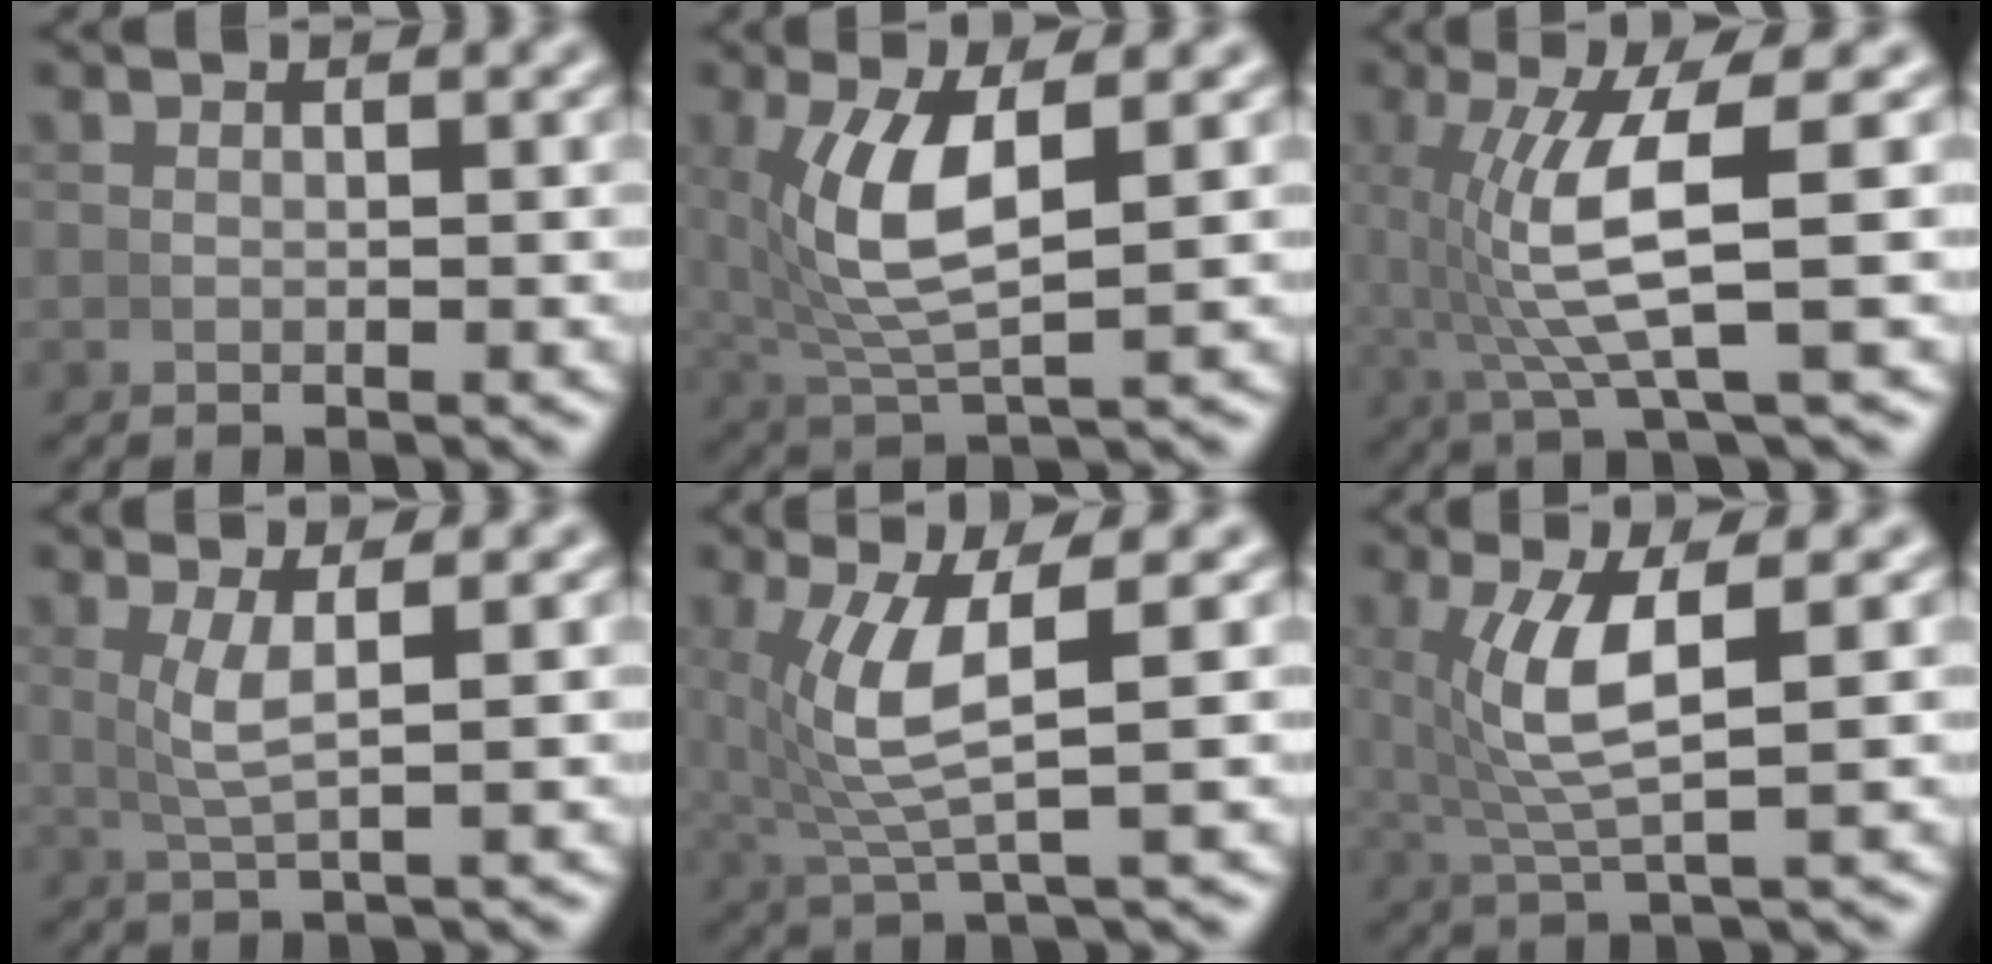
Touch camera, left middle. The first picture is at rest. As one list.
[{"total": 6.5, "force": [1.1, 2.5, 5.9], "torque": [-0.128, -0.006, 0.036]}, {"total": 6.5, "force": [0.1, 0.9, 6.4], "torque": [-0.130, -0.002, 0.009]}, {"total": 3.0, "force": [1.0, 0.1, 2.8], "torque": [-0.056, -0.003, 0.023]}, {"total": 5.6, "force": [1.1, 1.4, 5.3], "torque": [-0.104, 0.003, 0.026]}, {"total": 5.2, "force": [1.0, 1.2, 5.0], "torque": [-0.105, 0.000, 0.028]}]